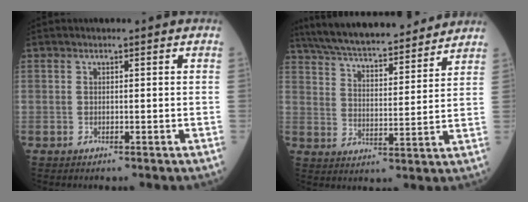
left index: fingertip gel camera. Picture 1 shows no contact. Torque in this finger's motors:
{"motor_torque": [1.04, -1.10, 0.62, 0.13]}